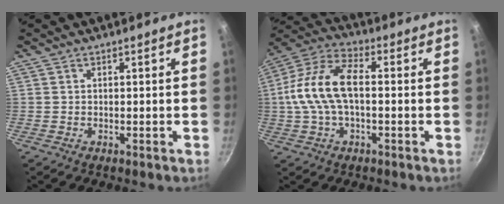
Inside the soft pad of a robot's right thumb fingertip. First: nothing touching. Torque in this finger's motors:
{"motor_torque": [0.17, 0.18, 0.64, -0.47, 0.27]}